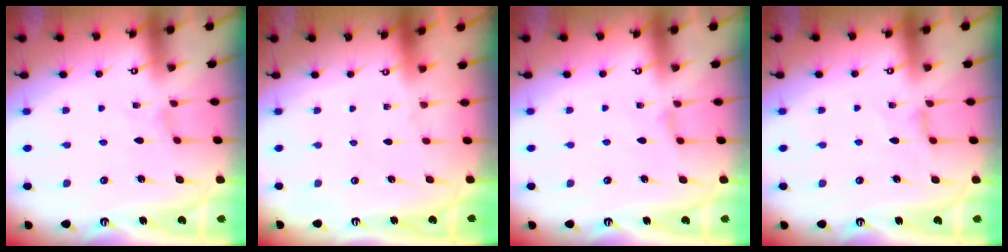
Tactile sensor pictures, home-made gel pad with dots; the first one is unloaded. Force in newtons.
{"total": 0.0}
{"total": 1.1, "press": 1.1, "slide": 0.3}
{"total": 2.9, "press": 2.9, "slide": 0.4}